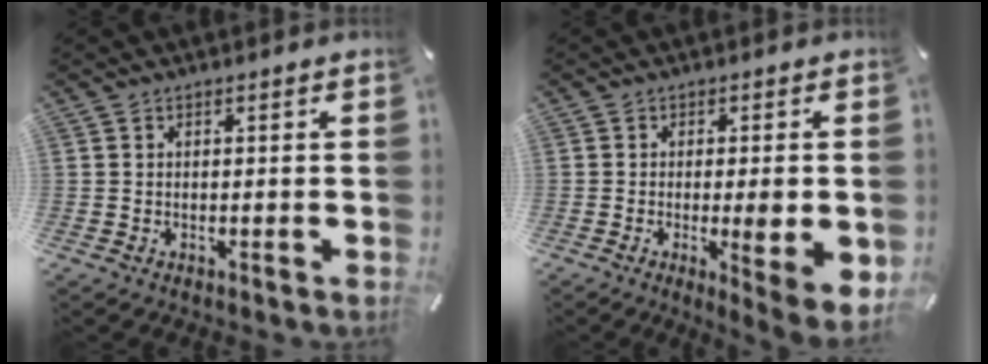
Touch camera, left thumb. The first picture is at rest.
{"total": 8.0, "force": [-1.0, 1.2, 7.9], "torque": [-0.102, -0.017, -0.012]}